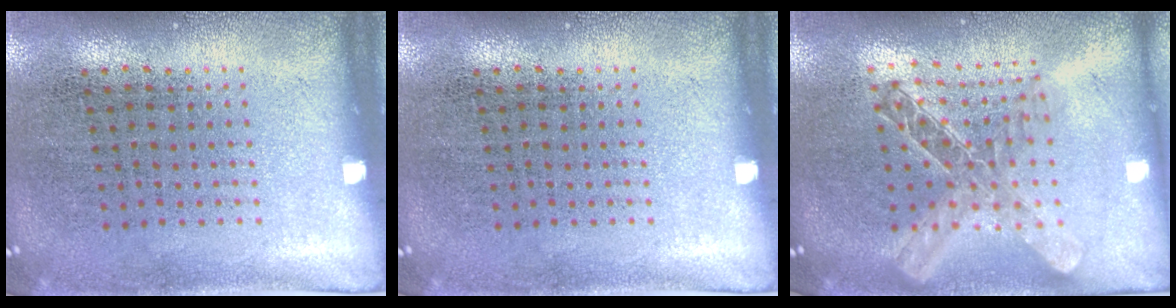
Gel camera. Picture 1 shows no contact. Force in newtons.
{"total": 0.0}
{"total": 1.9, "press": 1.7, "slide": 1.0}